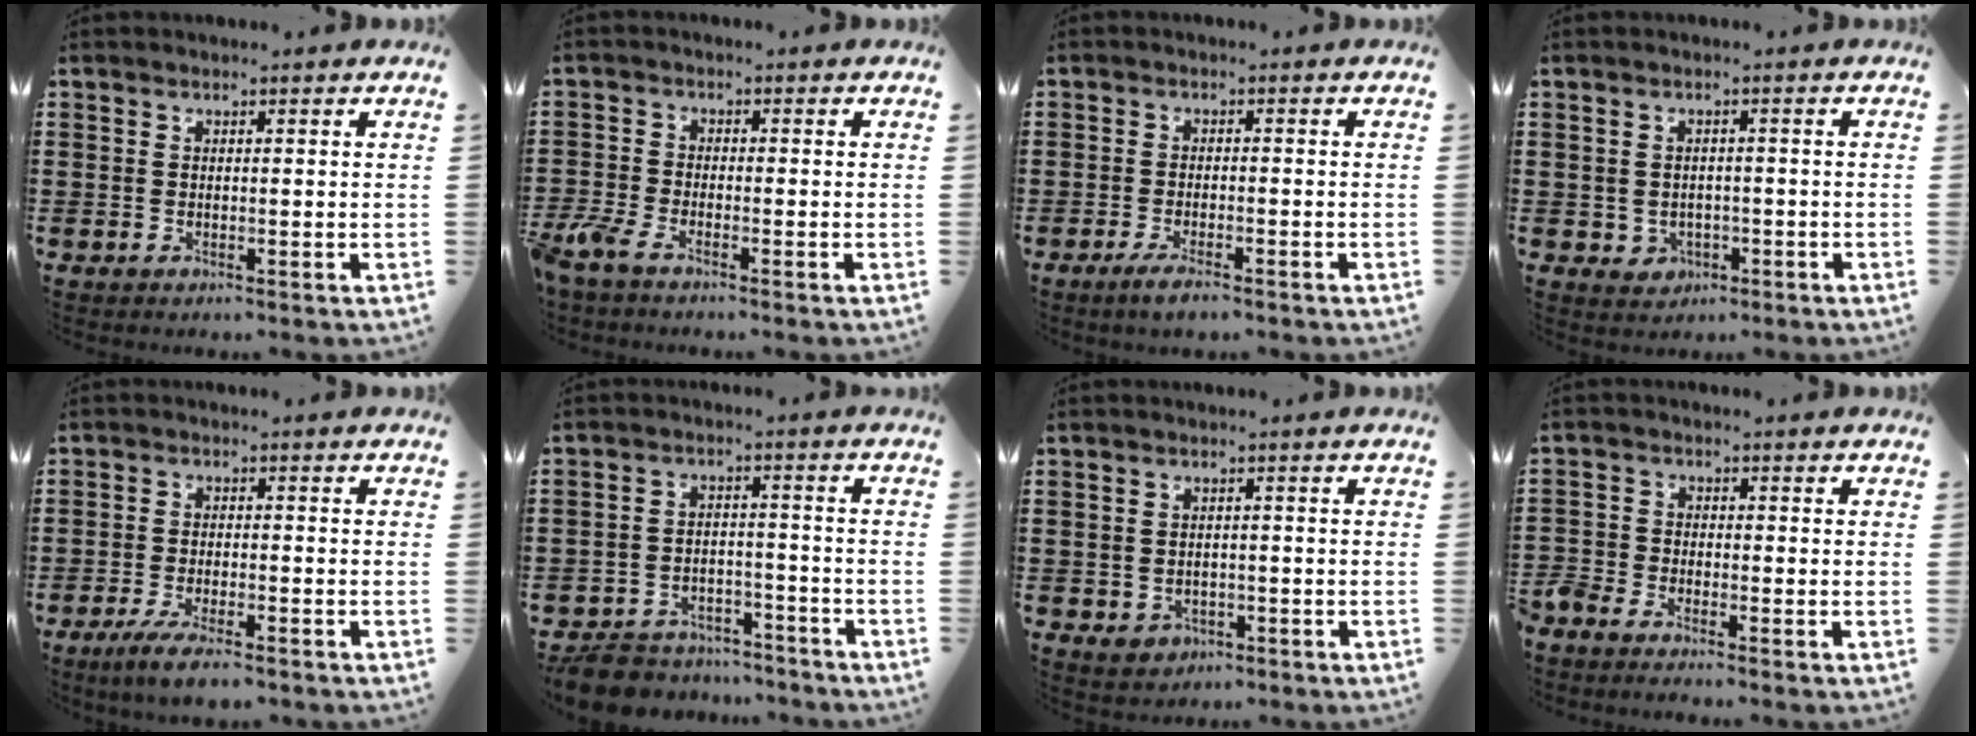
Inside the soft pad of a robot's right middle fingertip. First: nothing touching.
{"total": 3.5, "force": [-2.9, 0.8, 1.8], "torque": [-0.066, -0.011, -0.067]}
{"total": 2.6, "force": [-1.9, 0.3, 1.7], "torque": [-0.036, -0.001, -0.036]}
{"total": 1.7, "force": [-0.6, 1.6, 0.4], "torque": [-0.017, 0.000, -0.015]}
{"total": 3.9, "force": [-3.2, 0.3, 2.2], "torque": [-0.050, -0.008, -0.062]}
{"total": 6.9, "force": [-6.7, 1.4, 1.0], "torque": [-0.026, 0.015, -0.132]}
{"total": 1.5, "force": [-0.9, 1.2, 0.2], "torque": [-0.011, -0.001, -0.022]}
{"total": 2.6, "force": [-2.6, 0.5, 0.2], "torque": [-0.022, -0.003, -0.059]}